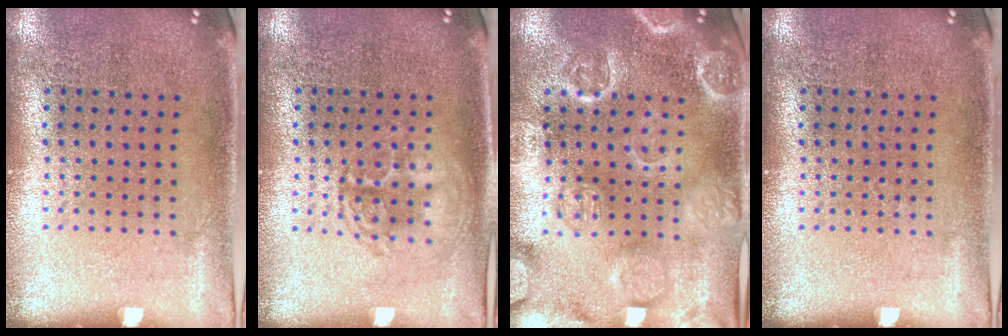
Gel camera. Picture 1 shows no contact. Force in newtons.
{"total": 1.3, "press": 1.3, "slide": 0.2}
{"total": 3.6, "press": 3.5, "slide": 0.8}
{"total": 0.0}